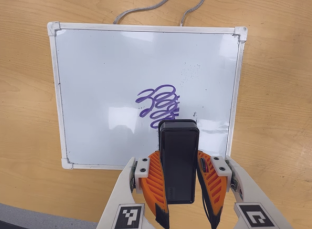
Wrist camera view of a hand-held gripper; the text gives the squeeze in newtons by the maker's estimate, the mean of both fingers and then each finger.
{"total": 6.9, "left": 5.6, "right": 8.1}